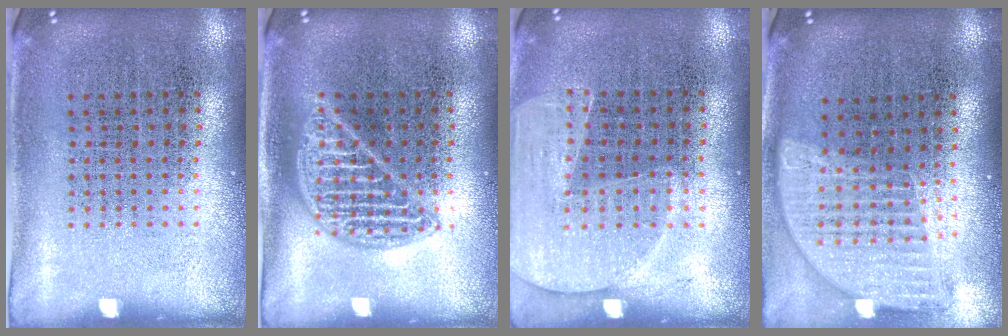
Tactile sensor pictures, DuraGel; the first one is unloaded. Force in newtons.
{"total": 1.5, "press": 1.5, "slide": 0.2}
{"total": 1.4, "press": 1.3, "slide": 0.5}
{"total": 1.5, "press": 1.3, "slide": 0.7}